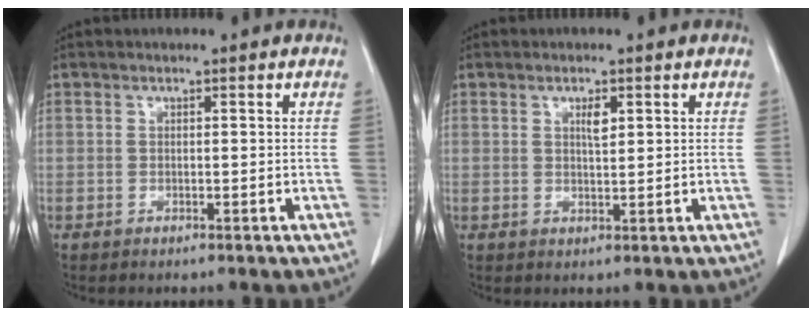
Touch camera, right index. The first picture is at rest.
{"total": 2.1, "force": [0.9, 0.6, 1.8], "torque": [-0.031, -0.002, 0.016]}